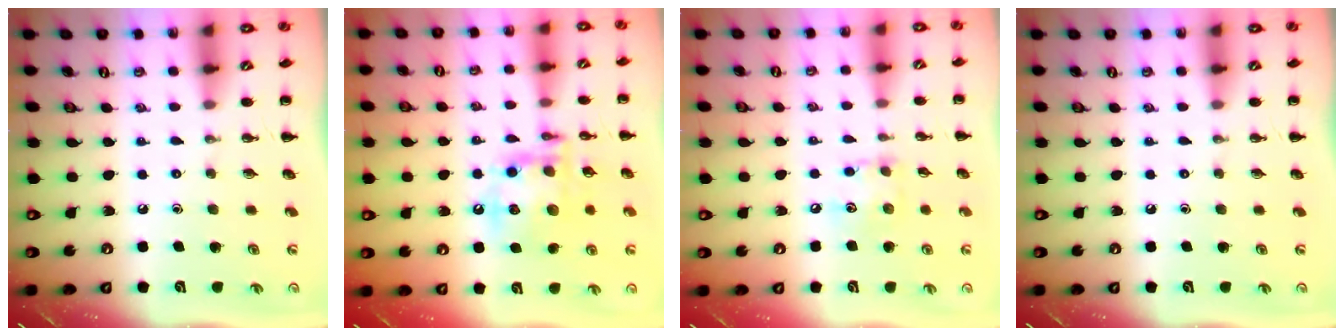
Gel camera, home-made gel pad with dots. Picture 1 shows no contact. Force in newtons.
{"total": 14.7, "press": 14.5, "slide": 2.5}
{"total": 7.1, "press": 7.1, "slide": 0.8}
{"total": 0.0}